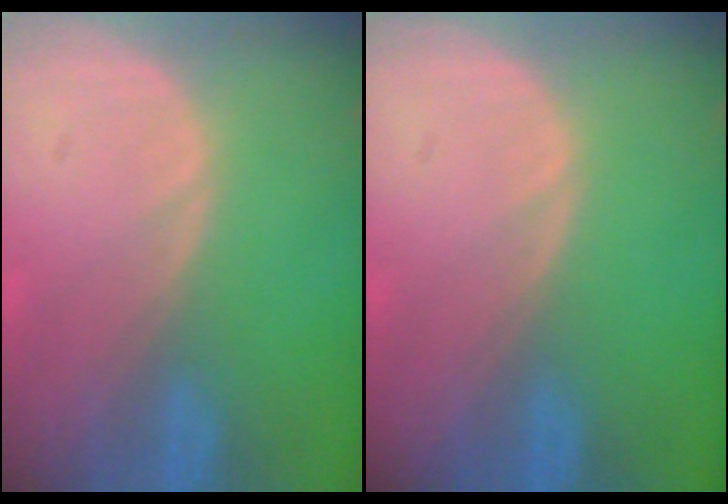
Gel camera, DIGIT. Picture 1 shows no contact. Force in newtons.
{"total": 0.0}